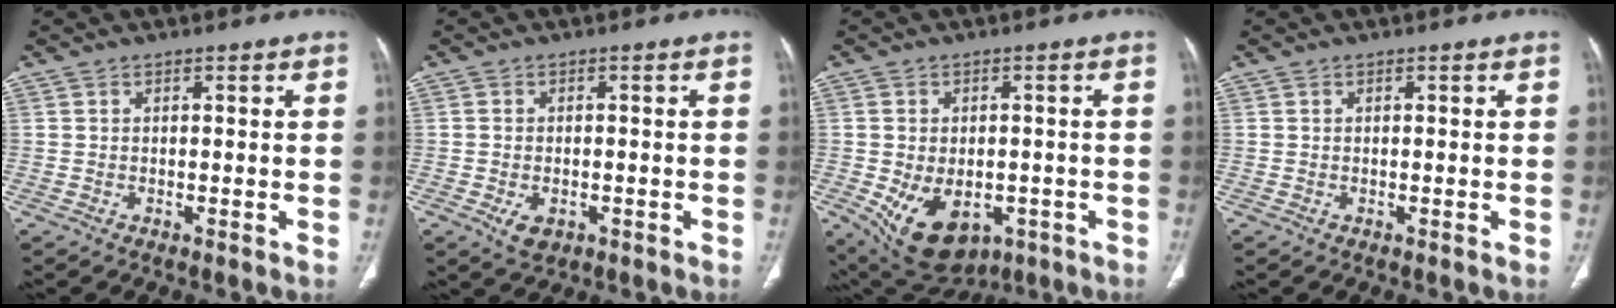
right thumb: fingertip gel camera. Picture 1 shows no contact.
{"total": 3.6, "force": [-1.4, 2.4, 2.3], "torque": [-0.037, 0.003, -0.014]}
{"total": 13.8, "force": [-5.0, 9.3, 8.9], "torque": [-0.140, 0.002, -0.053]}
{"total": 0.0}